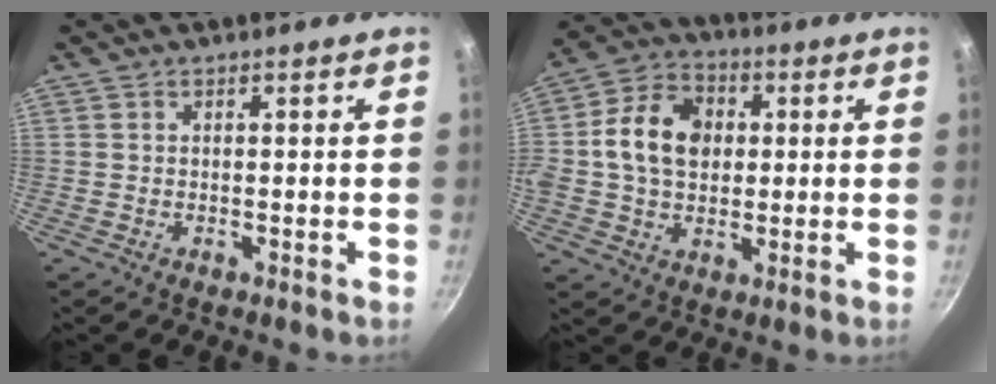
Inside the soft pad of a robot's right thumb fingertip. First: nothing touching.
{"total": 13.3, "force": [1.4, 10.2, 8.4], "torque": [-0.129, 0.015, 0.010]}